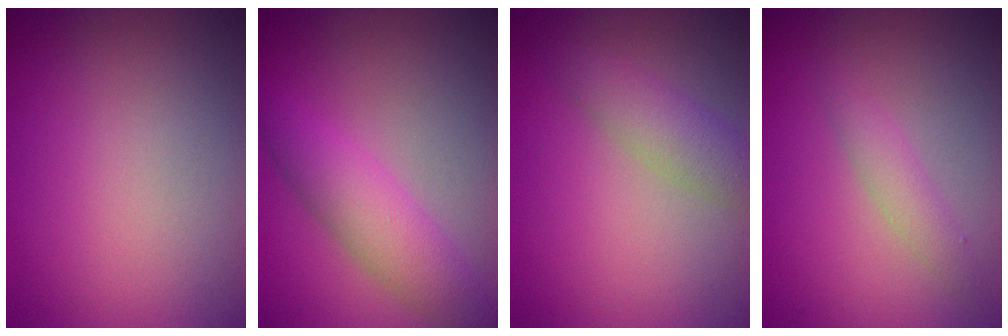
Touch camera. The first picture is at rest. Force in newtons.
{"total": 4.4, "press": 4.4, "slide": 0.2}
{"total": 3.0, "press": 3.0, "slide": 0.1}
{"total": 1.7, "press": 1.7, "slide": 0.1}